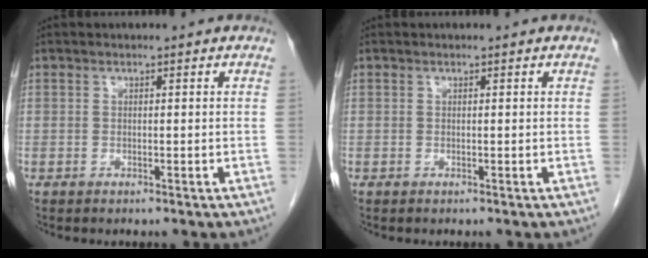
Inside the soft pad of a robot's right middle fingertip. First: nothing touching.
{"total": 0.0}